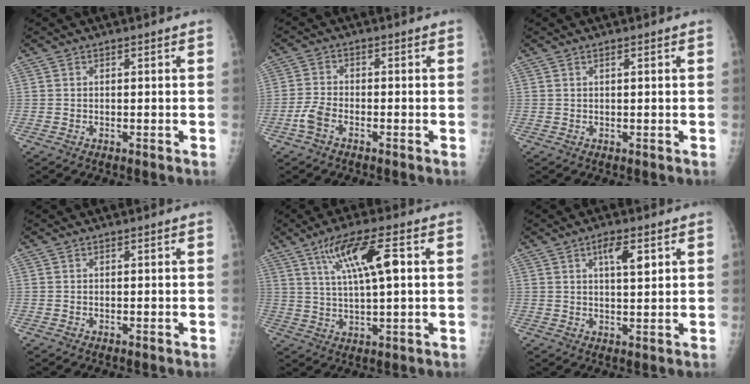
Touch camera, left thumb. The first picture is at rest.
{"total": 3.6, "force": [-2.1, 1.8, 2.3], "torque": [-0.054, 0.010, -0.047]}
{"total": 0.6, "force": [0.3, 0.1, 0.5], "torque": [-0.011, 0.005, 0.004]}
{"total": 0.0}
{"total": 11.2, "force": [3.6, 2.3, 10.4], "torque": [-0.196, -0.001, 0.064]}
{"total": 5.3, "force": [2.3, 1.8, 4.4], "torque": [-0.067, -0.008, 0.038]}